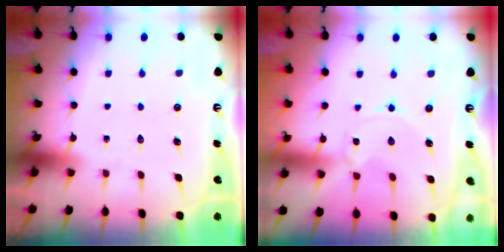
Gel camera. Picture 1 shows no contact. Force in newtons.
{"total": 1.3, "press": 1.3, "slide": 0.2}